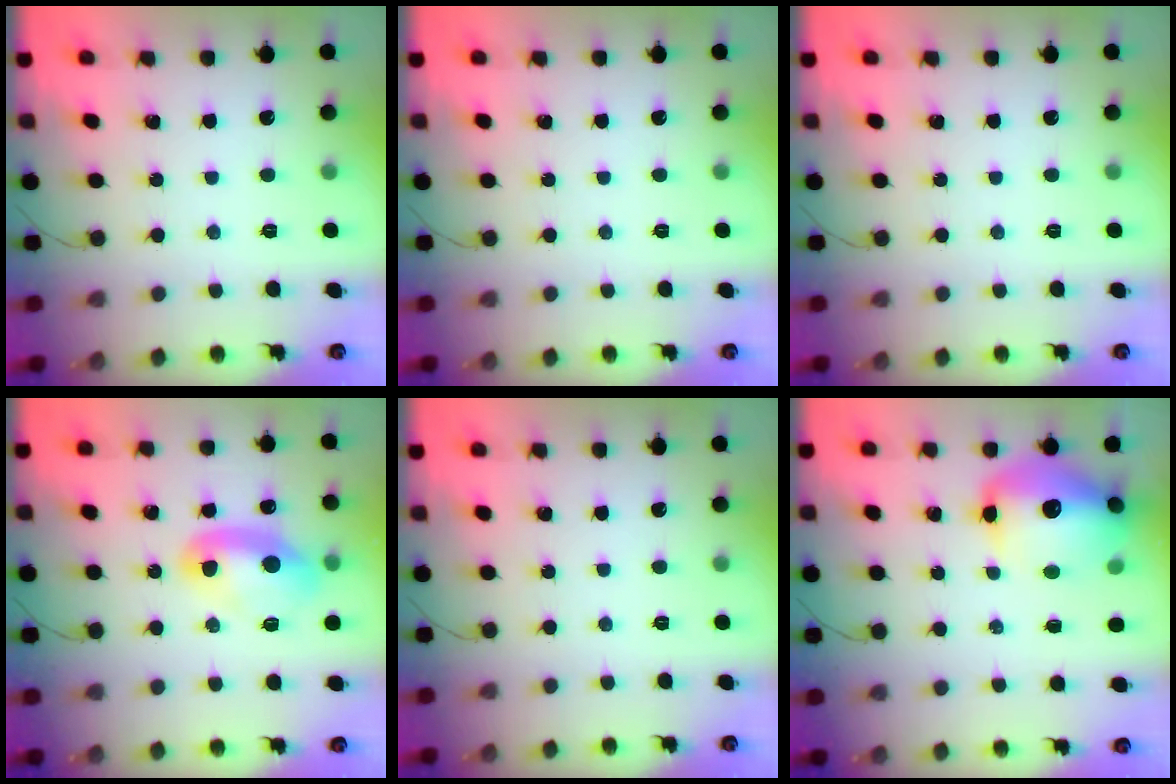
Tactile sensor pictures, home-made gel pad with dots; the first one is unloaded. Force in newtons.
{"total": 0.0}
{"total": 0.0}
{"total": 10.1, "press": 10.0, "slide": 1.0}
{"total": 0.0}
{"total": 15.6, "press": 15.0, "slide": 4.2}